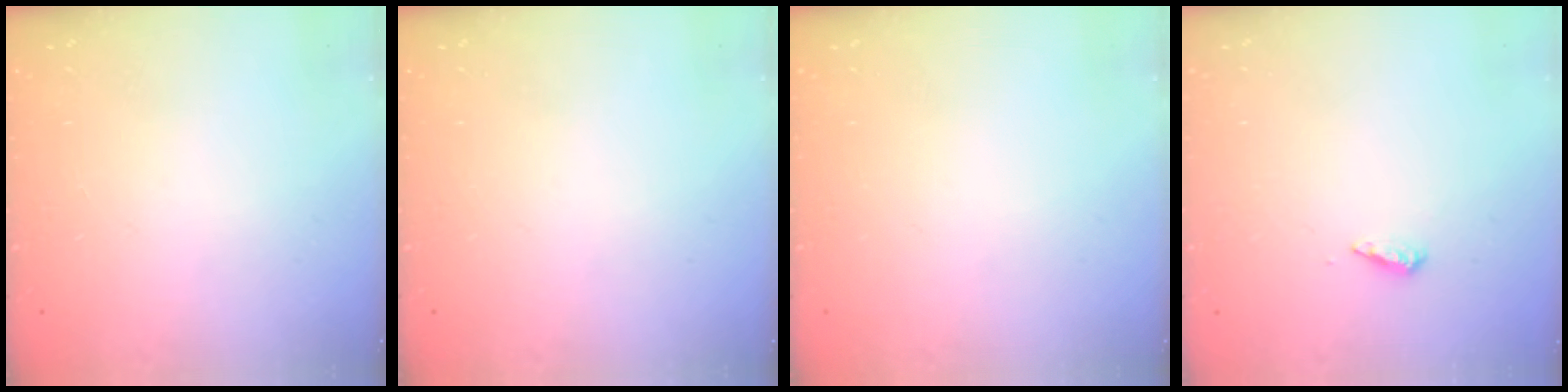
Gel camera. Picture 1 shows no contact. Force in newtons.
{"total": 0.0}
{"total": 0.0}
{"total": 4.3, "press": 4.2, "slide": 0.6}